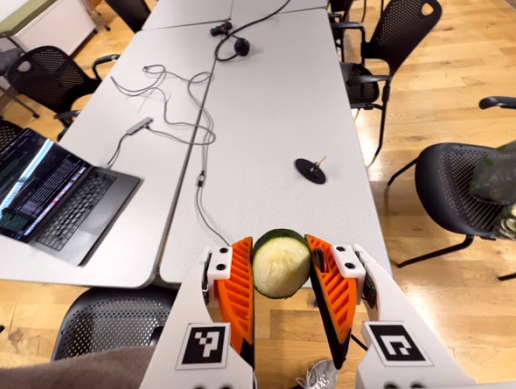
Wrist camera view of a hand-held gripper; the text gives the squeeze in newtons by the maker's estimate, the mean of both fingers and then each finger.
{"total": 13.0, "left": 13.4, "right": 12.6}